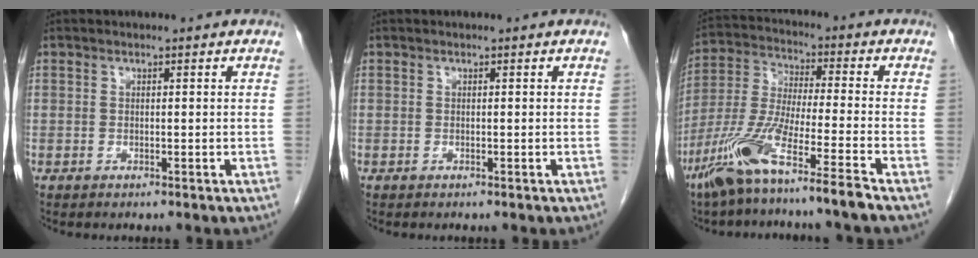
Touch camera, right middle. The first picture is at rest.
{"total": 0.0}
{"total": 12.0, "force": [-8.2, -1.0, 8.8], "torque": [-0.185, -0.033, -0.160]}